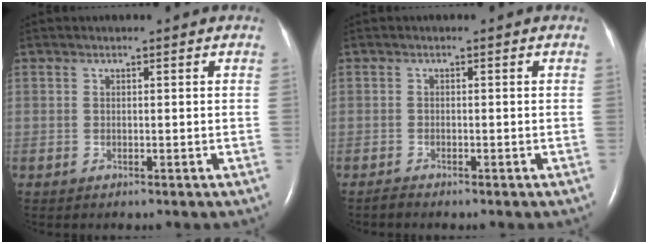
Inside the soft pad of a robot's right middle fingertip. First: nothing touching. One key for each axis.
{"total": 0.6, "fx": -0.6, "fy": 0.0, "fz": 0.1, "tx": -0.010, "ty": -0.003, "tz": -0.014}